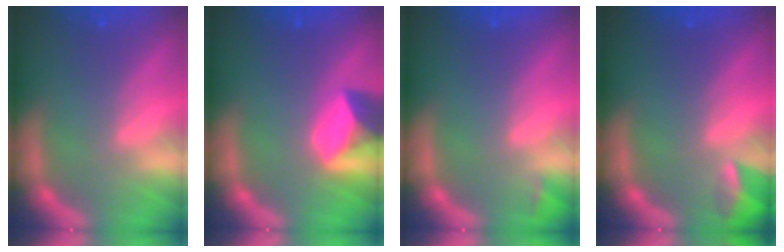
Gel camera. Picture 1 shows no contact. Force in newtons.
{"total": 5.4}
{"total": 0.9}
{"total": 2.9}